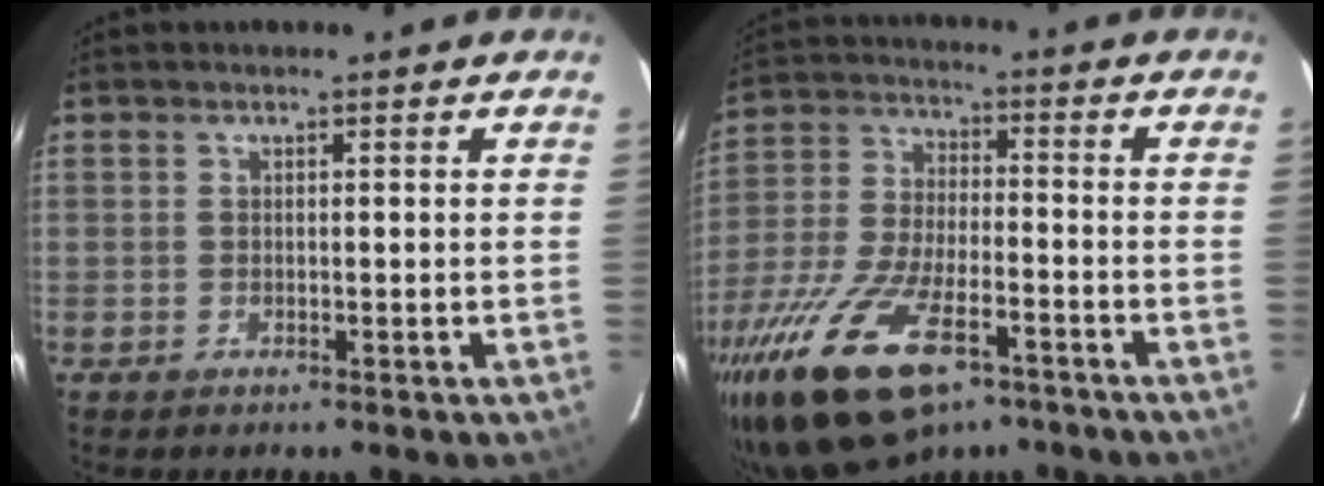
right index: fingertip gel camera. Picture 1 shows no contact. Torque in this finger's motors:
{"motor_torque": [1.91, -0.23, 1.05, 0.21]}